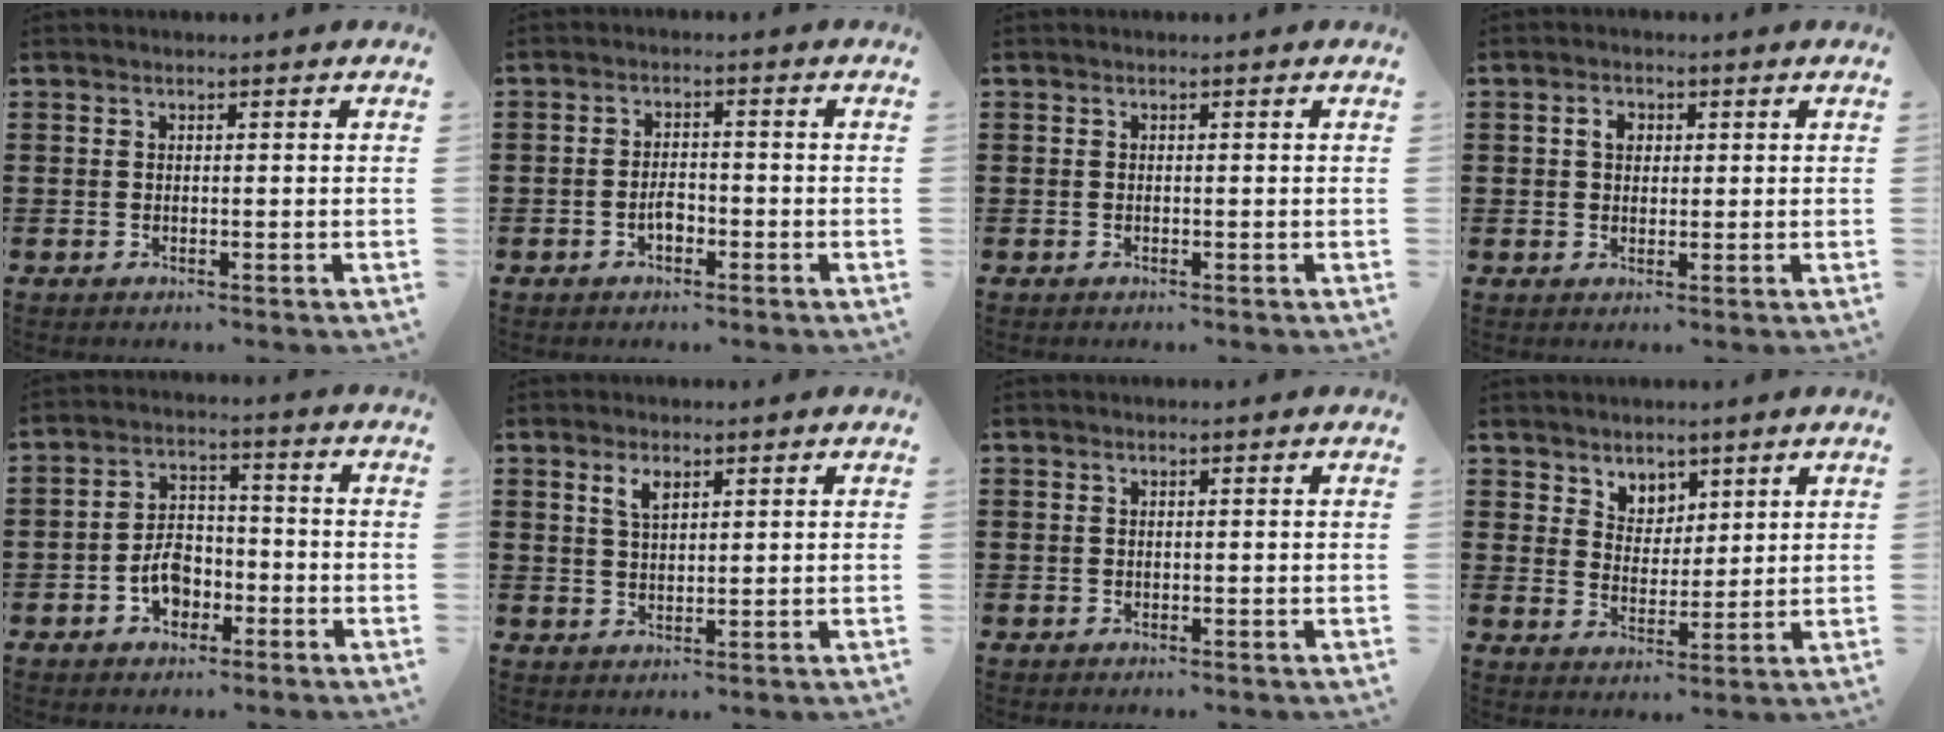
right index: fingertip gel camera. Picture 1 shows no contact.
{"total": 2.6, "force": [-1.2, 1.2, 2.0], "torque": [-0.040, 0.004, -0.022]}
{"total": 0.0}
{"total": 2.5, "force": [0.5, 1.9, 1.6], "torque": [-0.037, 0.011, 0.008]}
{"total": 5.6, "force": [-2.4, 3.8, 3.4], "torque": [-0.058, 0.008, -0.046]}
{"total": 2.8, "force": [1.7, 1.2, 1.9], "torque": [-0.041, 0.004, 0.030]}
{"total": 0.0}
{"total": 4.5, "force": [3.4, 2.9, 0.0], "torque": [-0.020, 0.001, 0.063]}